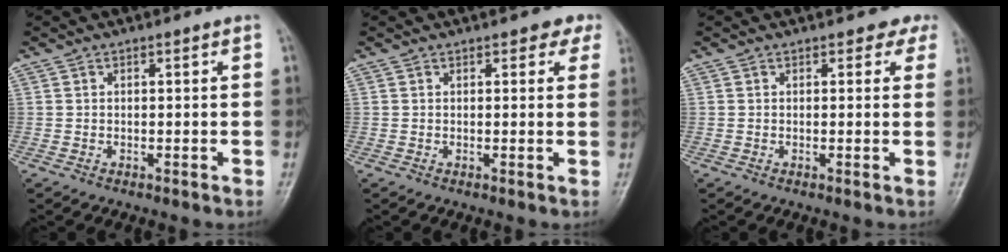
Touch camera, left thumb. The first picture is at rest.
{"total": 3.3, "force": [2.8, 1.7, 0.6], "torque": [0.024, -0.013, 0.016]}
{"total": 2.5, "force": [2.0, 1.4, 0.2], "torque": [0.023, -0.010, 0.004]}